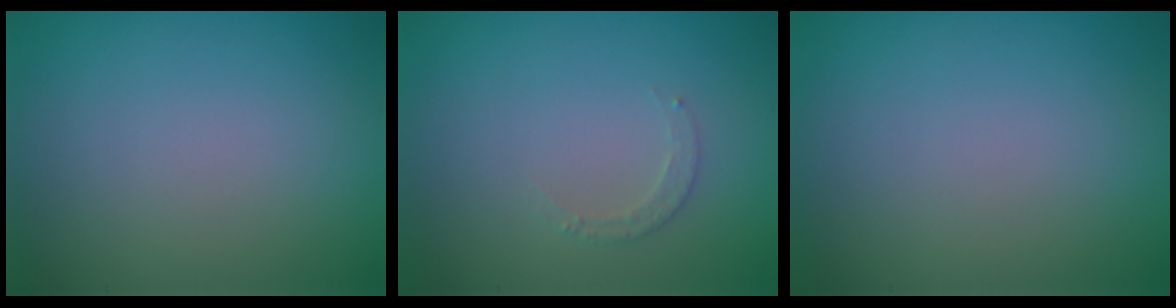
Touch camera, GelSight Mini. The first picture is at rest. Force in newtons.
{"total": 1.3, "press": 1.2, "slide": 0.2}
{"total": 0.0}